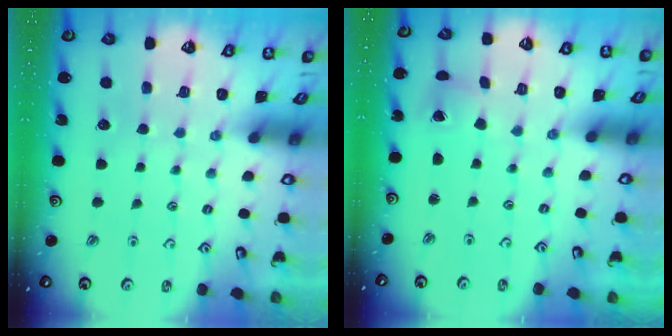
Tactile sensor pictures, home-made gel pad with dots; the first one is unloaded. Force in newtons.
{"total": 1.7, "press": 1.7, "slide": 0.2}